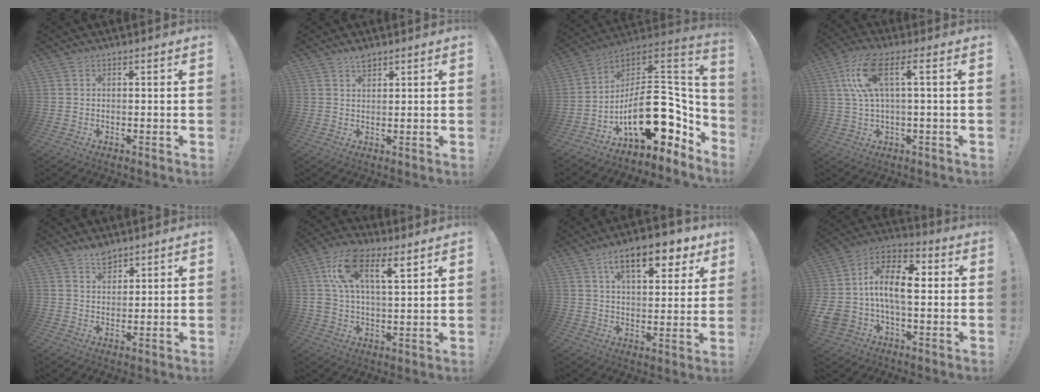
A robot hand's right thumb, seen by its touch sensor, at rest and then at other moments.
{"total": 2.4, "force": [2.0, 0.9, 1.1], "torque": [-0.011, -0.010, 0.034]}
{"total": 22.3, "force": [-5.2, 11.8, 18.2], "torque": [-0.274, 0.006, -0.074]}
{"total": 11.9, "force": [2.6, 3.7, 11.0], "torque": [-0.228, -0.001, 0.041]}
{"total": 4.7, "force": [3.9, 2.1, 1.4], "torque": [-0.019, -0.023, 0.070]}
{"total": 14.6, "force": [7.4, 6.1, 11.0], "torque": [-0.200, -0.016, 0.130]}
{"total": 14.5, "force": [8.1, 5.6, 10.7], "torque": [-0.158, -0.033, 0.132]}
{"total": 15.9, "force": [0.0, 9.9, 12.4], "torque": [-0.227, 0.016, 0.003]}